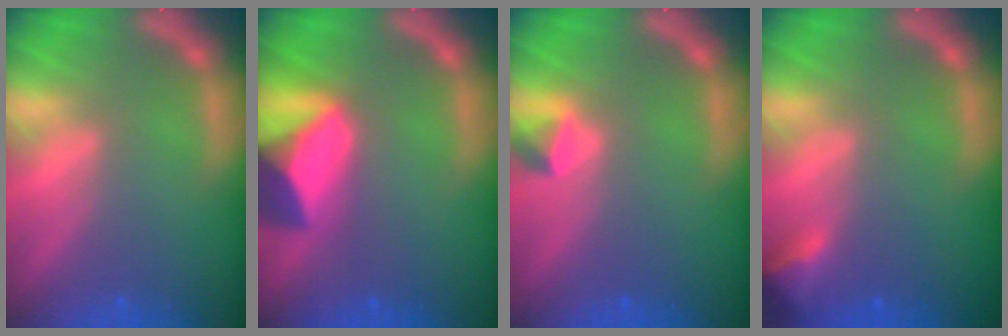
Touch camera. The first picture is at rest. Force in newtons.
{"total": 8.4}
{"total": 1.4}
{"total": 2.4}